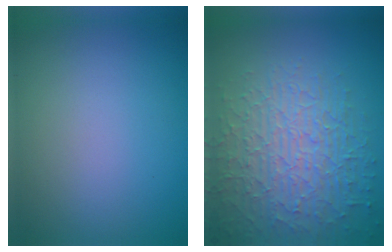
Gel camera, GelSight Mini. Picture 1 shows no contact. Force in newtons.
{"total": 8.4, "press": 6.0, "slide": 5.8}